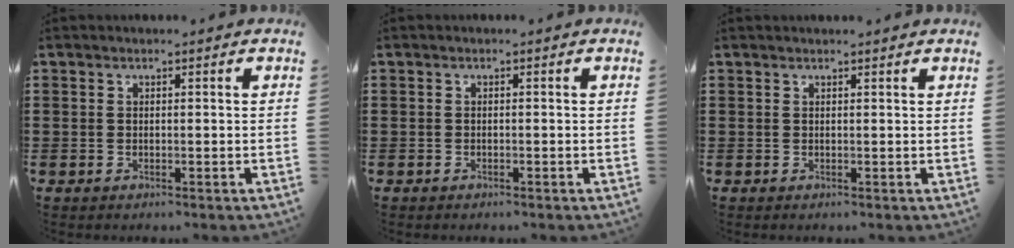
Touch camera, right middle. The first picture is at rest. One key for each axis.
{"total": 0.5, "fx": -0.5, "fy": 0.2, "fz": 0.1, "tx": -0.003, "ty": 0.000, "tz": -0.010}
{"total": 0.5, "fx": 0.5, "fy": -0.1, "fz": 0.1, "tx": -0.002, "ty": 0.001, "tz": 0.009}